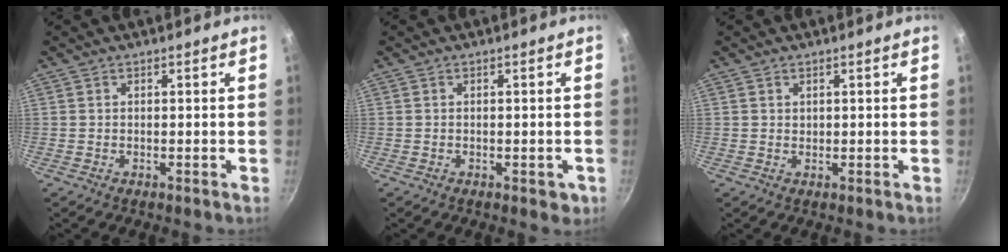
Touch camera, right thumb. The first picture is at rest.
{"total": 2.0, "force": [-0.7, 1.2, 1.5], "torque": [-0.006, 0.002, -0.006]}
{"total": 0.7, "force": [0.4, 0.5, 0.2], "torque": [0.003, -0.003, 0.006]}